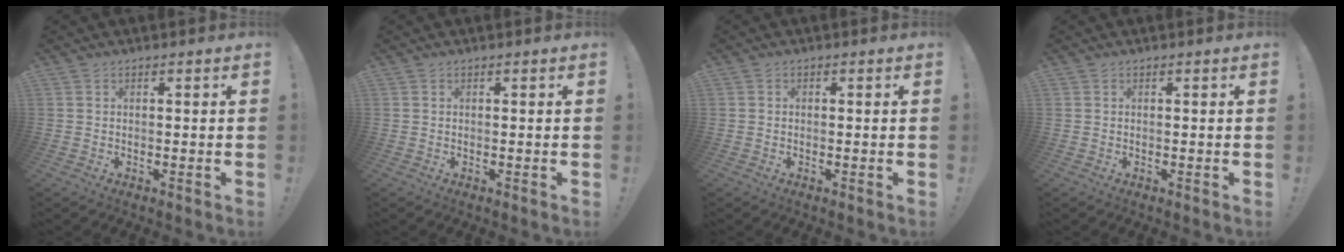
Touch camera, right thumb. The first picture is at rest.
{"total": 0.0}
{"total": 0.5, "force": [-0.3, 0.4, 0.2], "torque": [-0.004, 0.002, -0.005]}
{"total": 0.0}